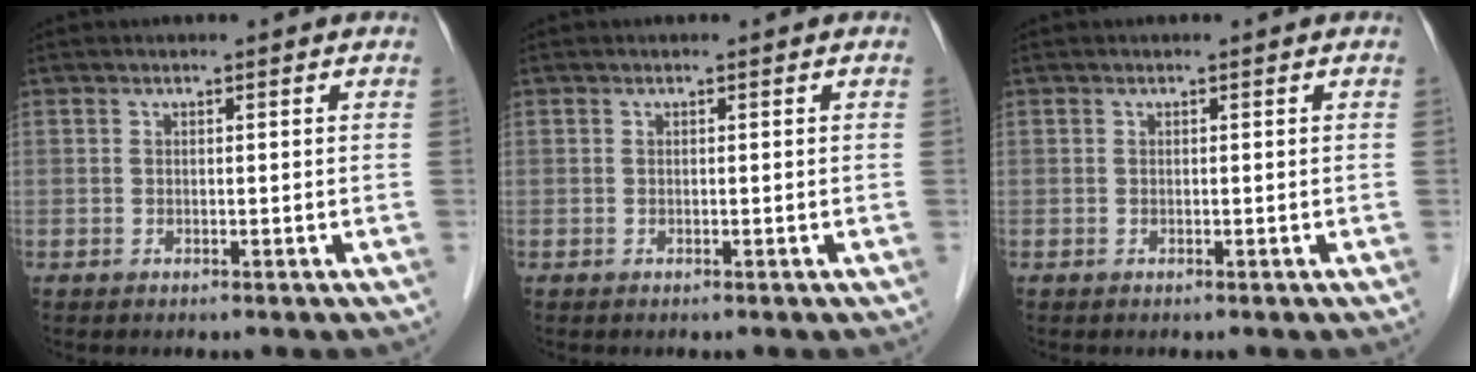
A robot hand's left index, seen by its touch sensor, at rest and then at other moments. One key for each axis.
{"total": 0.0}
{"total": 0.0}